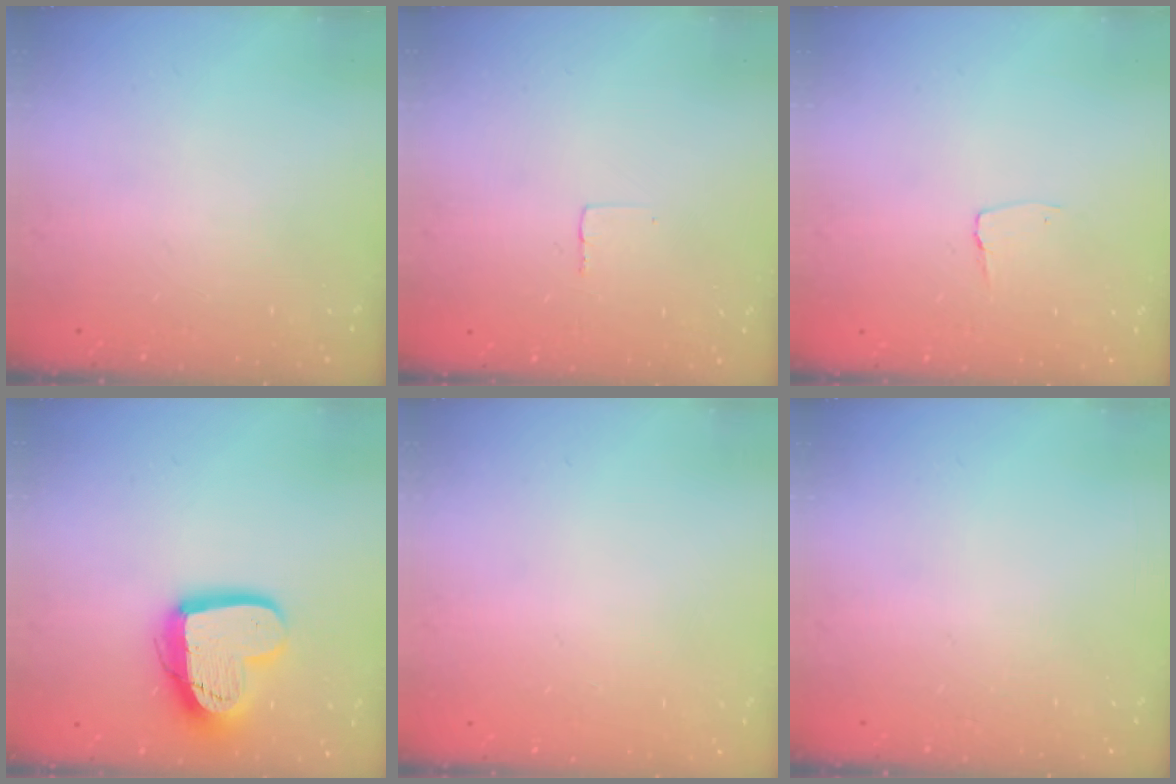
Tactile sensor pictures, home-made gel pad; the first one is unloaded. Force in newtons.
{"total": 2.4, "press": 2.4, "slide": 0.1}
{"total": 2.9, "press": 2.9, "slide": 0.3}
{"total": 16.7, "press": 16.6, "slide": 1.4}
{"total": 0.0}
{"total": 0.0}